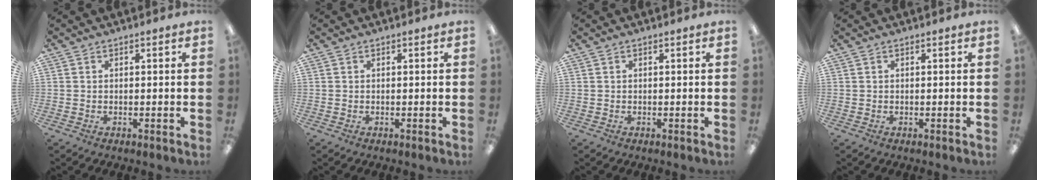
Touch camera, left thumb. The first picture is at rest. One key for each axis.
{"total": 0.0}
{"total": 0.0}
{"total": 0.0}